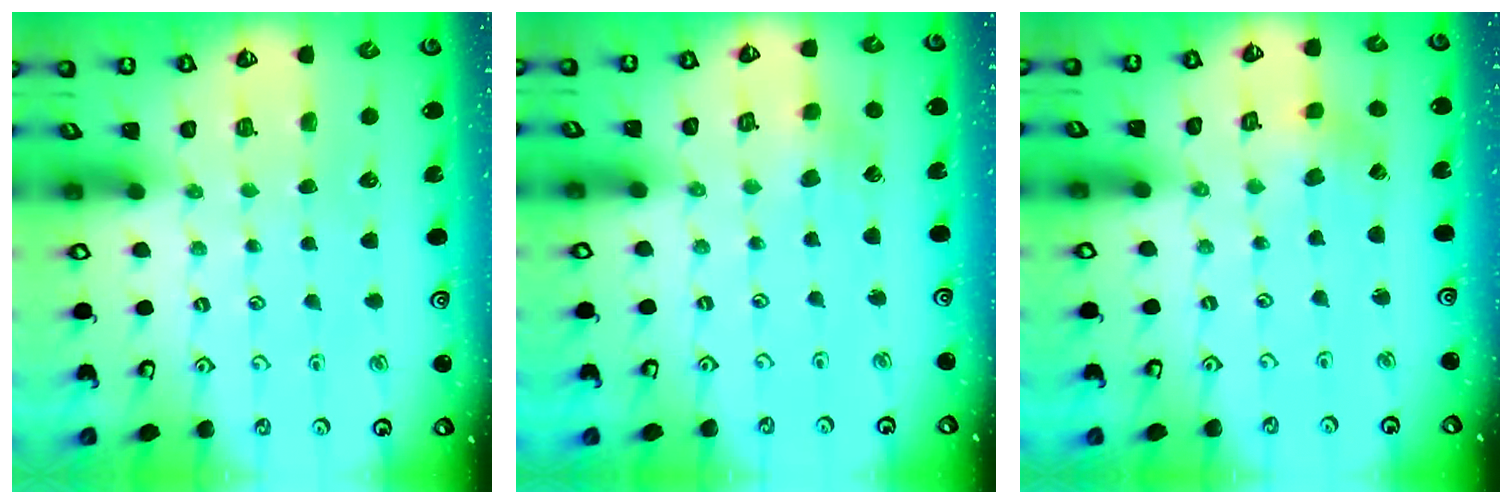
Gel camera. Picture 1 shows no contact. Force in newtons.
{"total": 2.5, "press": 2.4, "slide": 0.3}
{"total": 0.0}